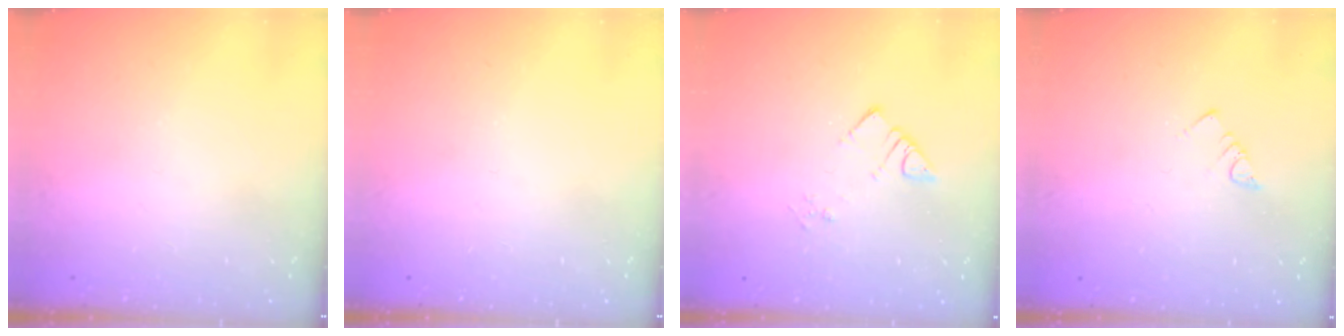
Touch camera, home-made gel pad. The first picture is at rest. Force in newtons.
{"total": 0.0}
{"total": 3.3, "press": 3.3, "slide": 0.2}
{"total": 3.0, "press": 3.0, "slide": 0.2}